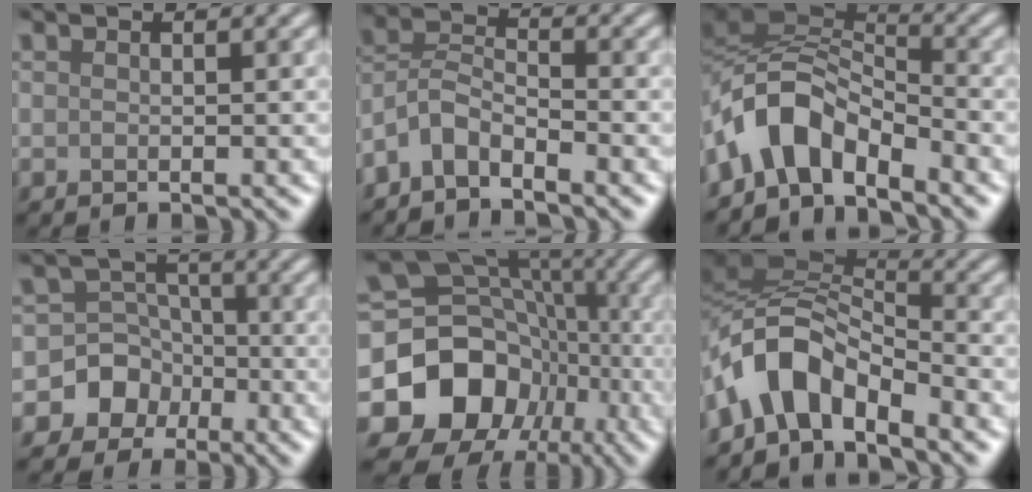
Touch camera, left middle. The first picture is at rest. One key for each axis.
{"total": 3.6, "fx": -2.8, "fy": 1.5, "fz": 1.7, "tx": -0.033, "ty": 0.008, "tz": -0.070}
{"total": 6.1, "fx": -3.8, "fy": 2.9, "fz": 3.7, "tx": -0.051, "ty": 0.011, "tz": -0.082}
{"total": 7.6, "fx": -3.0, "fy": 6.9, "fz": 1.0, "tx": 0.000, "ty": 0.017, "tz": -0.073}
{"total": 16.5, "fx": -4.5, "fy": 13.9, "fz": 7.6, "tx": -0.146, "ty": -0.006, "tz": -0.092}
{"total": 6.4, "fx": -4.0, "fy": 3.0, "fz": 4.0, "tx": -0.059, "ty": 0.012, "tz": -0.086}